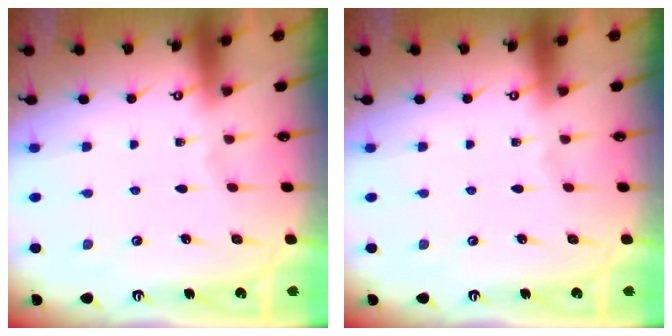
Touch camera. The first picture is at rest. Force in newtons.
{"total": 0.0}